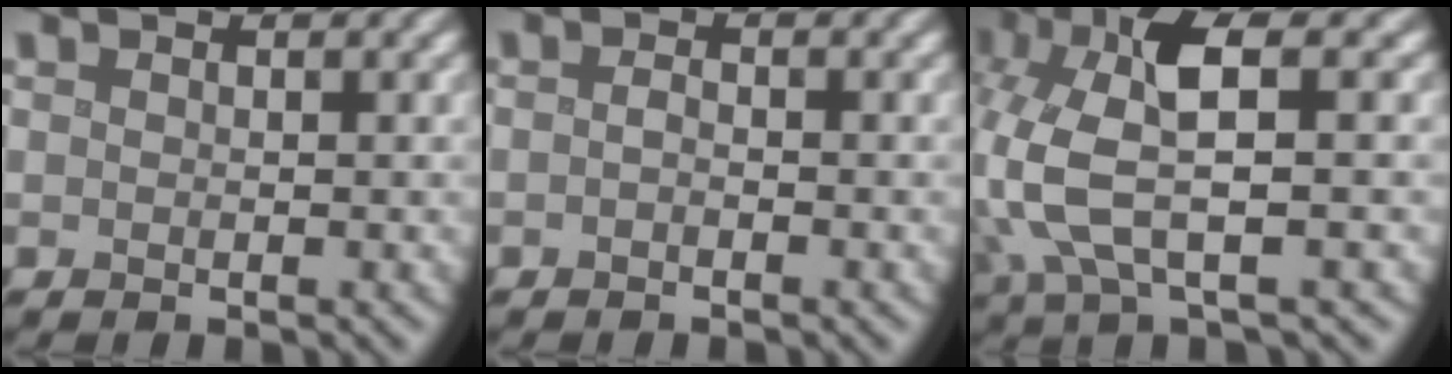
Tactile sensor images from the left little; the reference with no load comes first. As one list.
[{"total": 0.8, "force": [-0.4, 0.3, 0.6], "torque": [-0.015, 0.000, -0.009]}, {"total": 7.3, "force": [0.8, 2.2, 6.9], "torque": [-0.169, 0.002, 0.019]}]